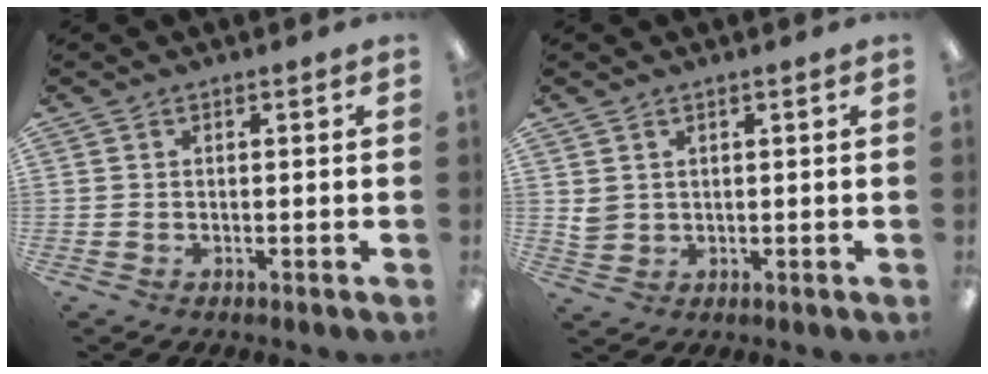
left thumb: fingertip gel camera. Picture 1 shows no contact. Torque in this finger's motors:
{"motor_torque": [0.22, 0.38, -0.18, -0.28, 0.00]}